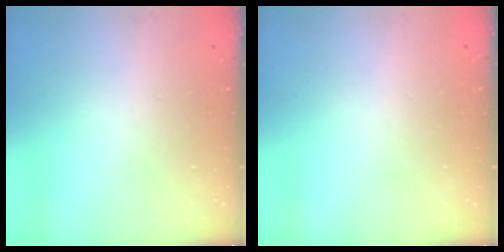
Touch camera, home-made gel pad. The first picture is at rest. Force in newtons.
{"total": 0.0}